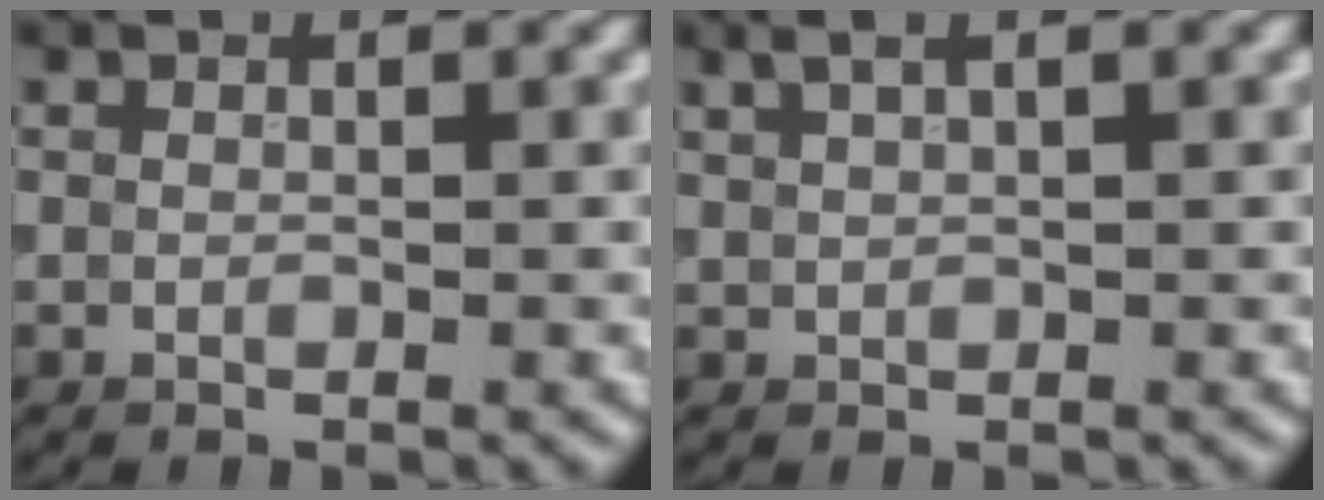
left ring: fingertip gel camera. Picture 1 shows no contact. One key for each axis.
{"total": 2.8, "fx": 1.7, "fy": 0.9, "fz": 2.0, "tx": -0.028, "ty": 0.004, "tz": 0.025}